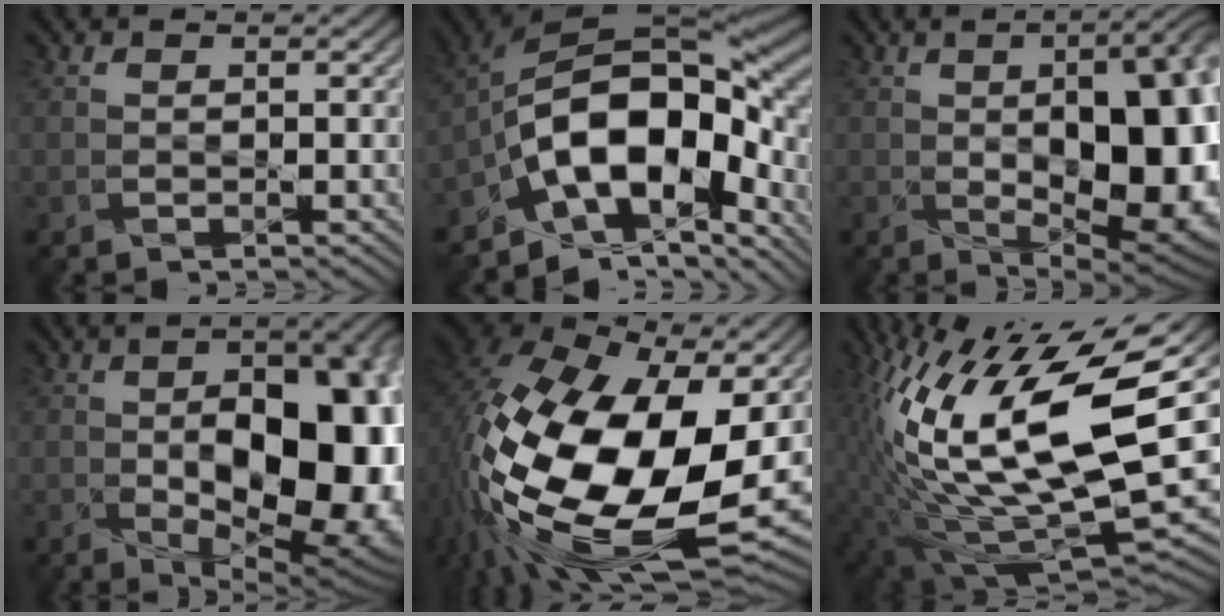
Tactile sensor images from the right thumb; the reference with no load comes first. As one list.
[{"total": 16.0, "force": [-6.2, 9.3, 11.5], "torque": [-0.200, -0.002, -0.115]}, {"total": 17.8, "force": [-0.8, 8.2, 15.7], "torque": [-0.188, -0.003, 0.006]}, {"total": 18.6, "force": [-1.9, 10.1, 15.6], "torque": [-0.186, -0.025, -0.002]}, {"total": 22.1, "force": [-2.8, 12.7, 17.9], "torque": [-0.398, -0.052, -0.037]}, {"total": 20.4, "force": [2.7, 9.0, 18.1], "torque": [-0.360, -0.027, 0.056]}]